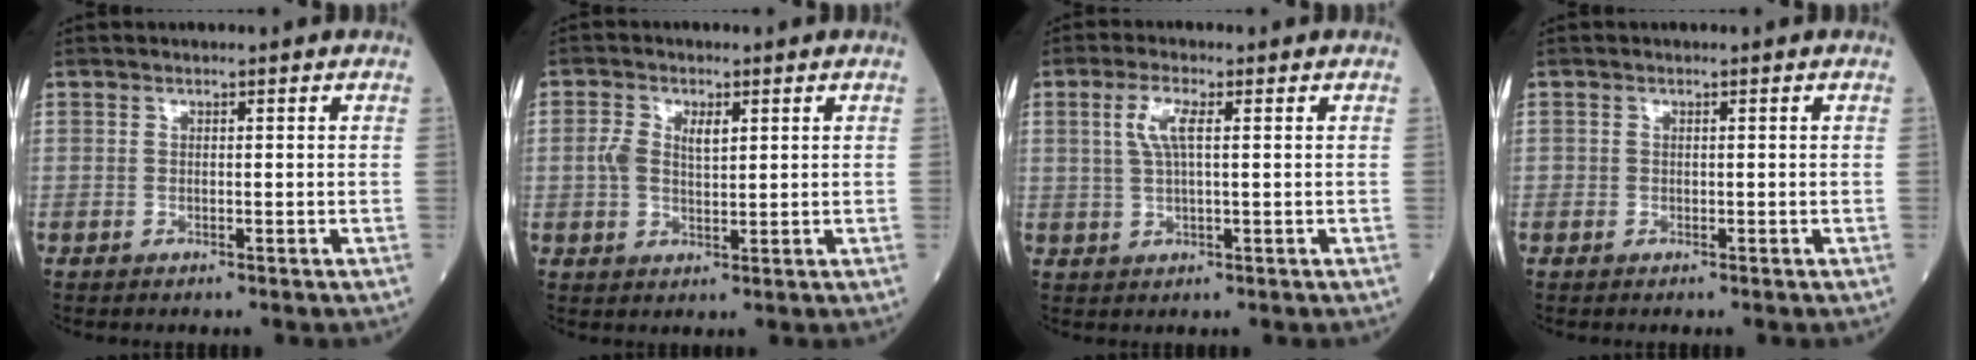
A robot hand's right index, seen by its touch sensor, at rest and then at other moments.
{"total": 4.7, "force": [1.2, 2.3, 3.9], "torque": [-0.083, 0.010, 0.024]}
{"total": 4.2, "force": [1.2, 0.8, 3.9], "torque": [-0.087, 0.009, 0.026]}
{"total": 0.0}